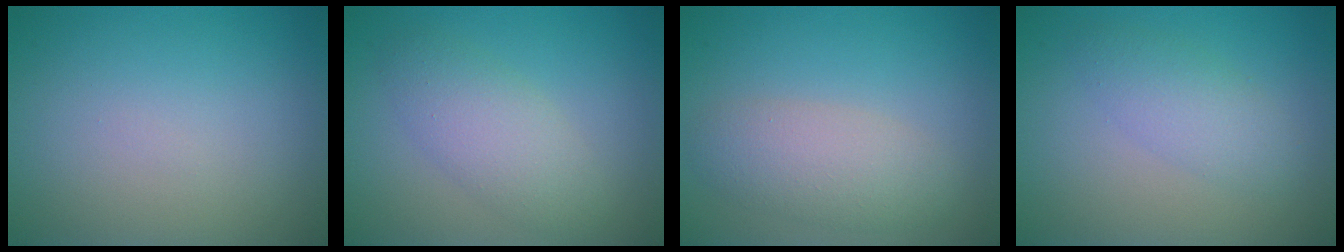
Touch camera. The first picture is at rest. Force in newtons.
{"total": 3.6, "press": 3.6, "slide": 0.2}
{"total": 3.7, "press": 3.7, "slide": 0.0}
{"total": 2.6, "press": 2.6, "slide": 0.1}